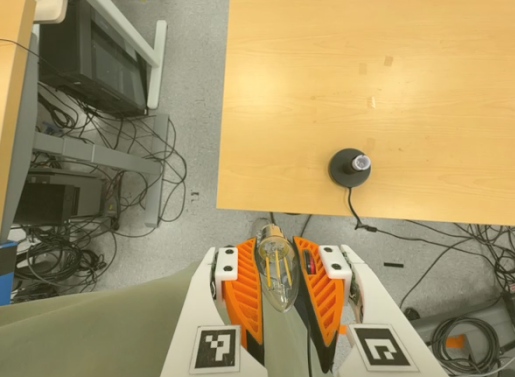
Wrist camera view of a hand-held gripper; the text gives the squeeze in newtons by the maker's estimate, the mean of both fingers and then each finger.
{"total": 18.6, "left": 19.0, "right": 18.2}